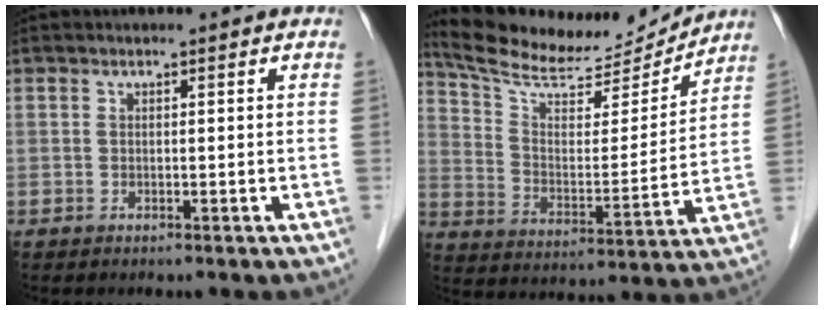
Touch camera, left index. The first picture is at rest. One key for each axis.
{"total": 17.1, "fx": 16.3, "fy": 2.8, "fz": 4.2, "tx": -0.079, "ty": -0.011, "tz": 0.260}